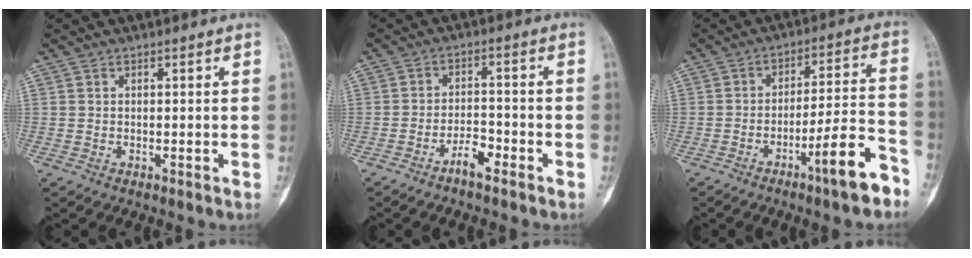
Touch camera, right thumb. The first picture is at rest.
{"total": 4.1, "force": [-2.9, 1.3, 2.5], "torque": [-0.040, 0.025, -0.053]}
{"total": 11.6, "force": [-7.1, 1.4, 9.1], "torque": [-0.134, 0.054, -0.110]}